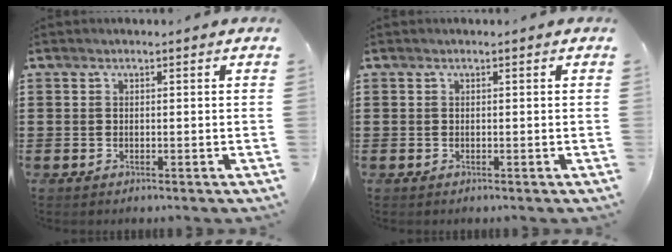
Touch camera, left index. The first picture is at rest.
{"total": 0.0}